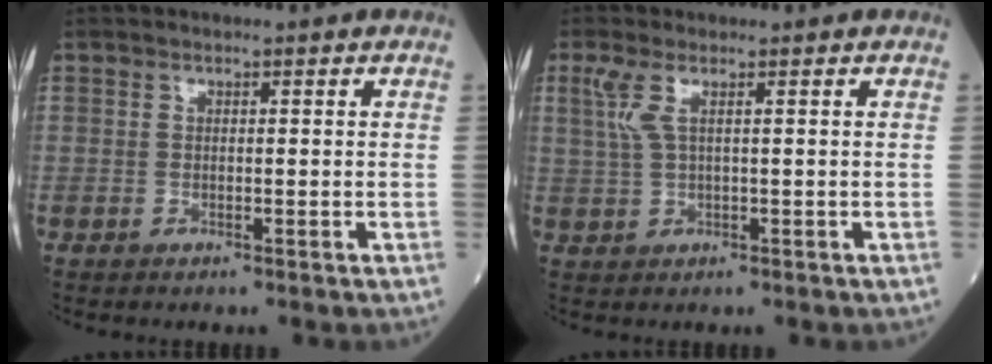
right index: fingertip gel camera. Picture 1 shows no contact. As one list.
[{"total": 3.1, "force": [1.3, 0.5, 2.8], "torque": [-0.078, 0.012, 0.032]}]